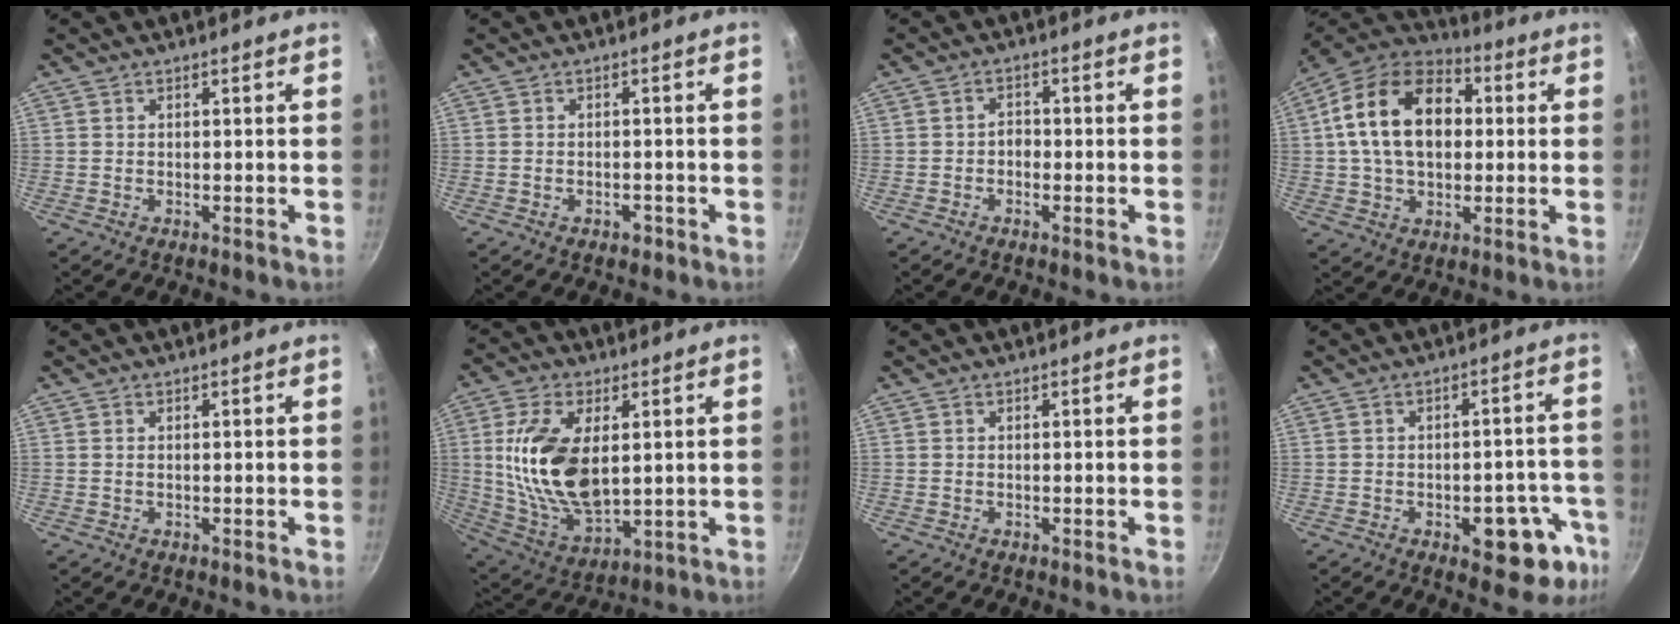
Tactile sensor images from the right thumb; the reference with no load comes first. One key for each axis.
{"total": 1.6, "fx": -1.0, "fy": 1.1, "fz": 0.7, "tx": -0.006, "ty": 0.012, "tz": -0.008}
{"total": 1.9, "fx": -0.8, "fy": 1.2, "fz": 1.1, "tx": -0.016, "ty": 0.012, "tz": -0.018}
{"total": 19.4, "fx": 2.5, "fy": 13.2, "fz": 14.1, "tx": -0.213, "ty": 0.028, "tz": 0.028}
{"total": 0.0}
{"total": 17.9, "fx": 2.6, "fy": 9.6, "fz": 14.9, "tx": -0.280, "ty": -0.017, "tz": 0.061}
{"total": 0.0}
{"total": 11.9, "fx": -5.3, "fy": 6.0, "fz": 8.8, "tx": -0.044, "ty": 0.034, "tz": -0.061}